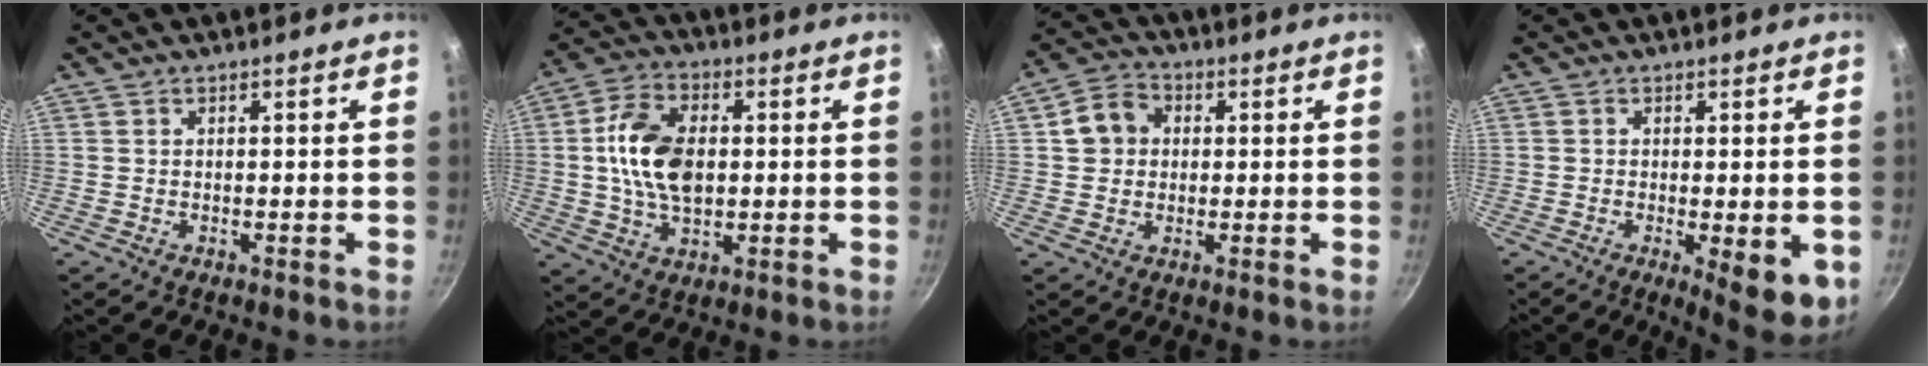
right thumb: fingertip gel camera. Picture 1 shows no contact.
{"total": 13.1, "force": [0.9, 8.0, 10.4], "torque": [-0.185, 0.008, 0.015]}
{"total": 7.1, "force": [0.9, 6.2, 3.4], "torque": [-0.043, 0.013, 0.005]}
{"total": 8.7, "force": [-2.6, 2.6, 7.9], "torque": [-0.102, -0.019, -0.032]}